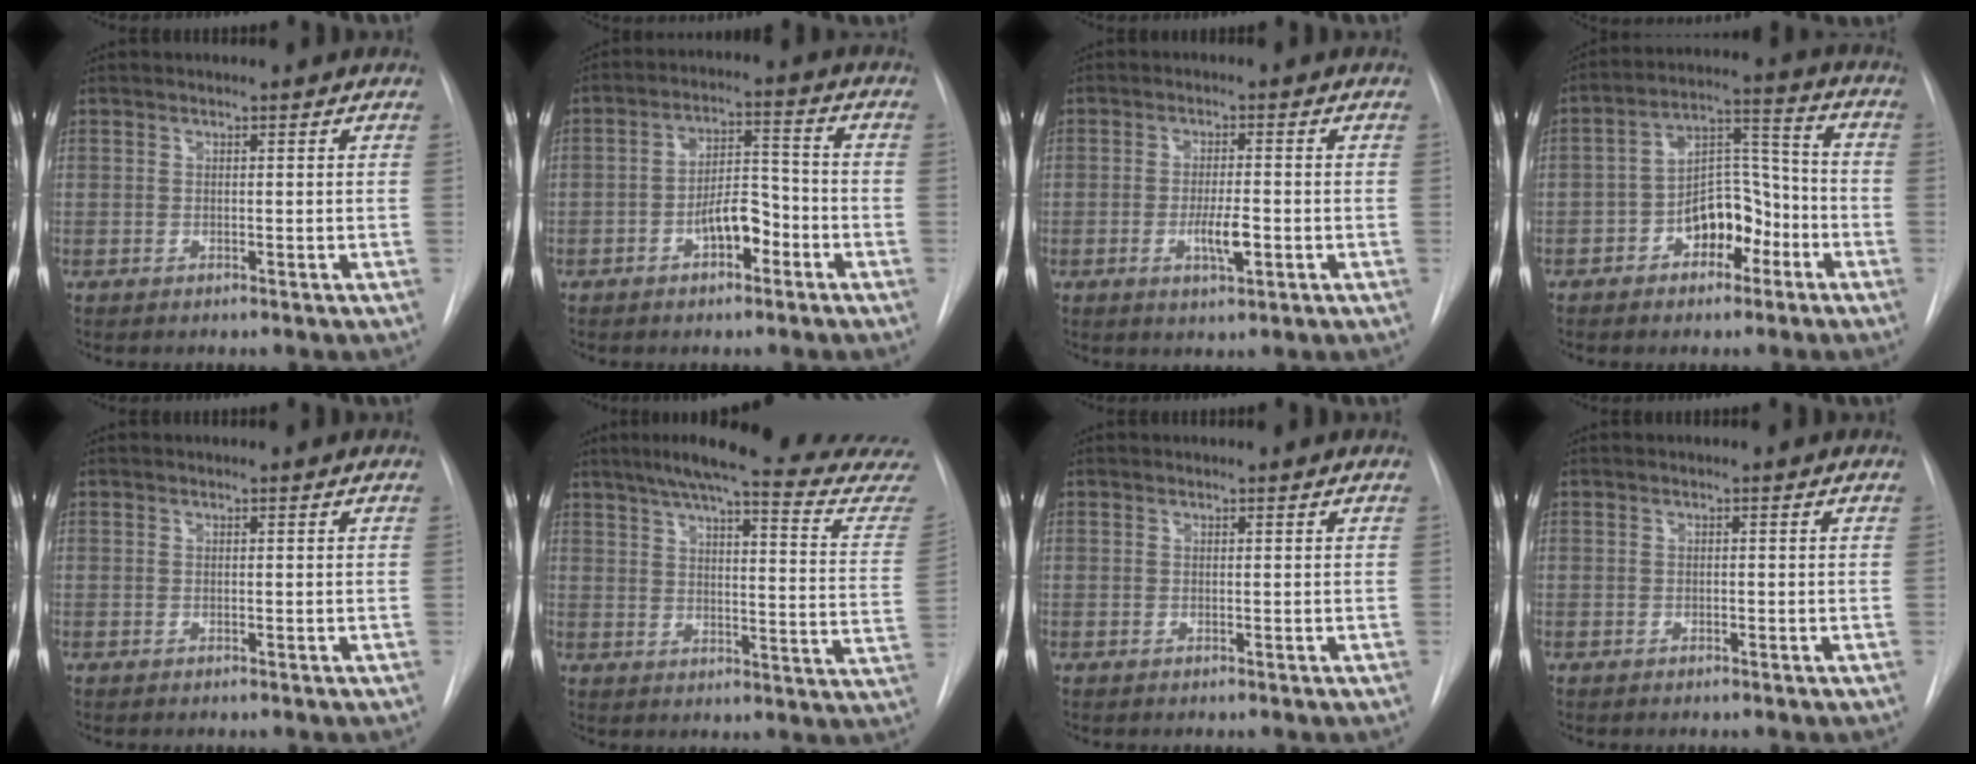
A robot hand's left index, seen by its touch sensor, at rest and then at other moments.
{"total": 6.9, "force": [-4.5, 2.5, 4.6], "torque": [-0.079, 0.016, -0.071]}
{"total": 4.8, "force": [-2.9, 0.7, 3.8], "torque": [-0.068, -0.007, -0.042]}
{"total": 10.0, "force": [-5.9, 5.1, 6.2], "torque": [-0.104, 0.031, -0.092]}
{"total": 0.0}
{"total": 23.5, "force": [21.3, 0.4, 9.9], "torque": [-0.135, -0.088, 0.245]}
{"total": 0.0}
{"total": 1.8, "force": [-1.7, -0.1, -0.2], "torque": [0.003, -0.004, -0.029]}